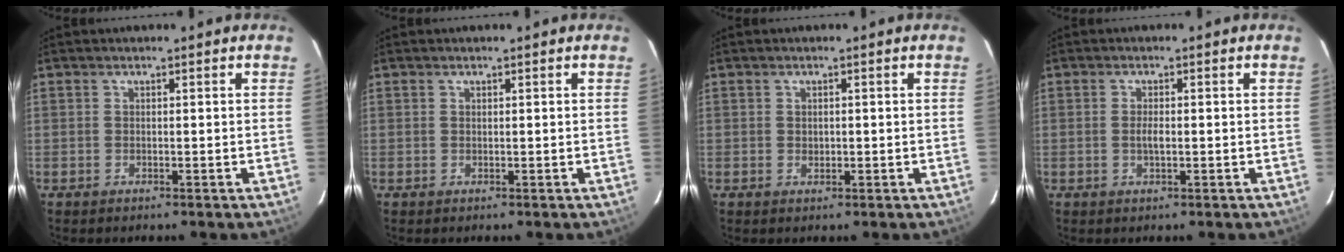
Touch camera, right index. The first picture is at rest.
{"total": 0.0}
{"total": 1.0, "force": [0.1, 0.9, 0.3], "torque": [-0.003, 0.001, 0.003]}
{"total": 0.8, "force": [-0.1, 0.5, 0.6], "torque": [-0.011, 0.001, -0.001]}